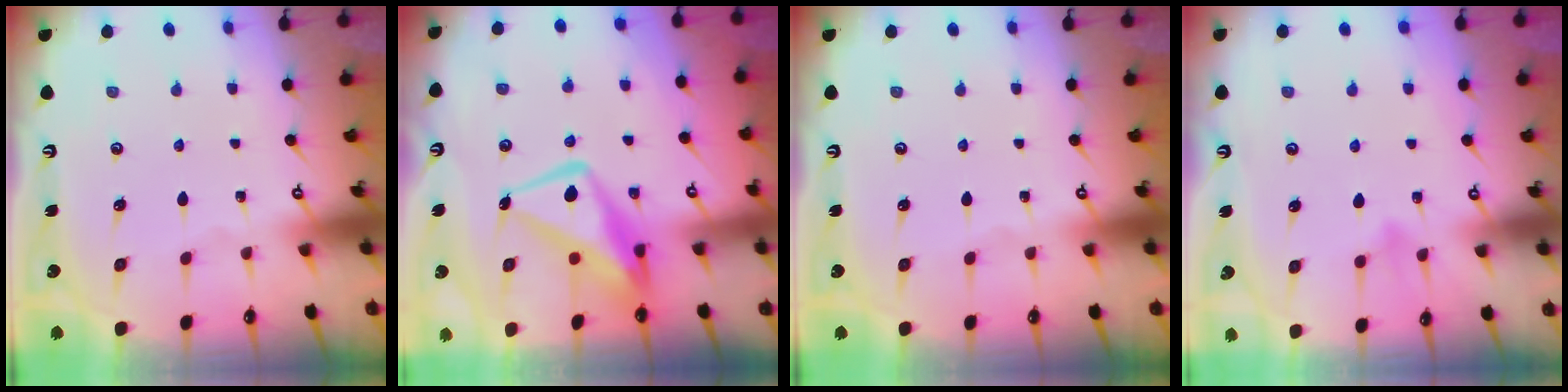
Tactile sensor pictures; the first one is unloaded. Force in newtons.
{"total": 12.8, "press": 12.7, "slide": 1.3}
{"total": 0.0}
{"total": 5.7, "press": 5.5, "slide": 1.4}